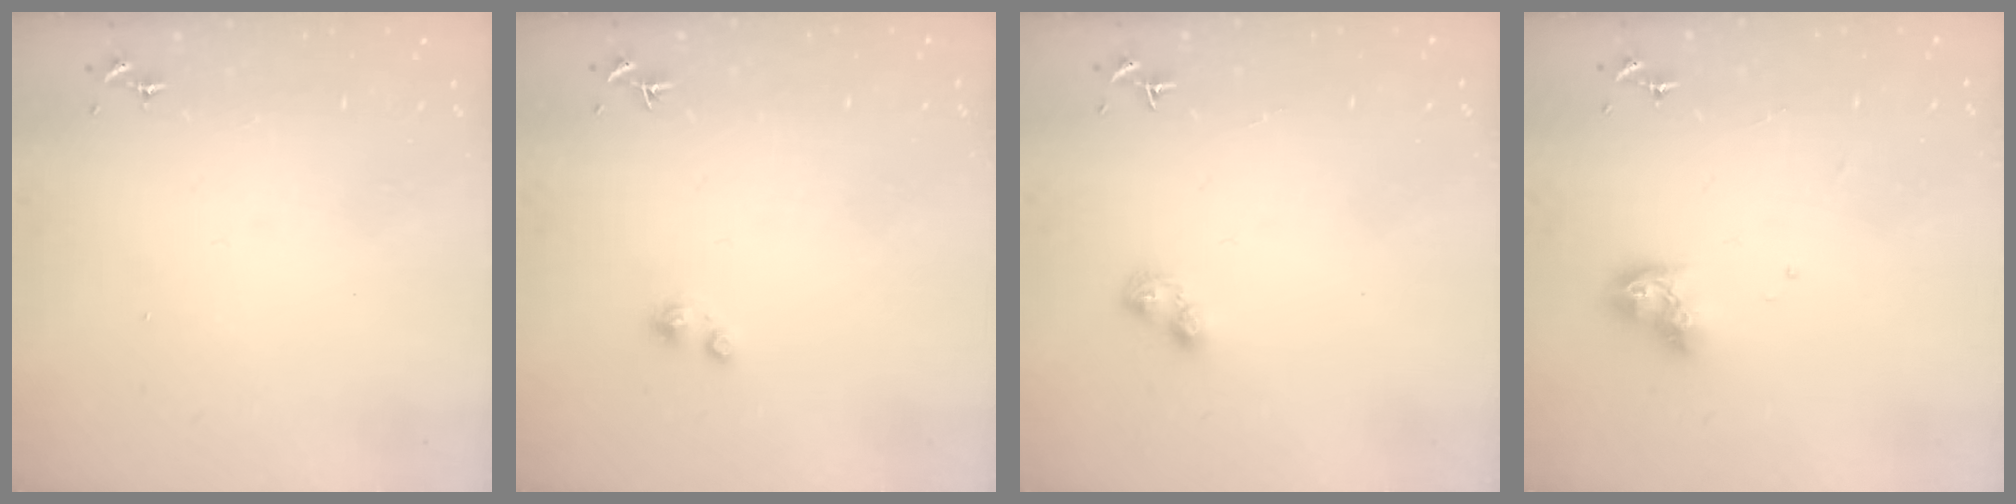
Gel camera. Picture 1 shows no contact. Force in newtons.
{"total": 2.2, "press": 2.2, "slide": 0.2}
{"total": 3.1, "press": 3.1, "slide": 0.4}
{"total": 9.4, "press": 9.4, "slide": 1.1}